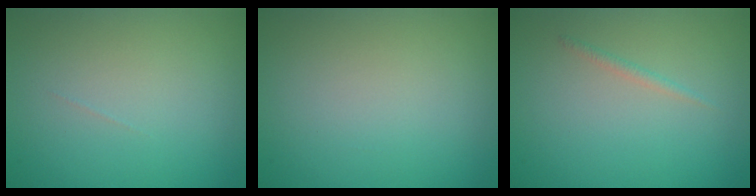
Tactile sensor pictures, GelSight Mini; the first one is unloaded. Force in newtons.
{"total": 0.0}
{"total": 0.7, "press": 0.7, "slide": 0.1}